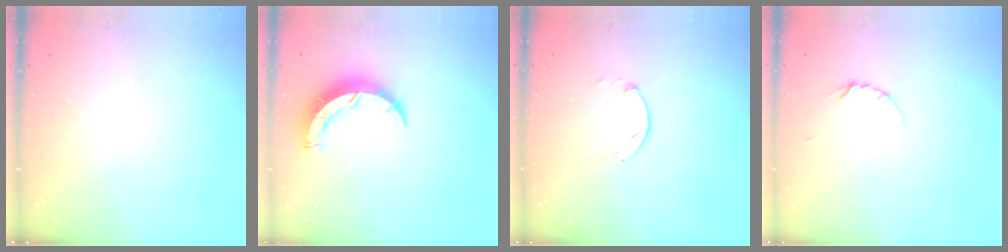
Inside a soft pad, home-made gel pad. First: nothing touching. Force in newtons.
{"total": 9.0, "press": 9.0, "slide": 0.7}
{"total": 0.7, "press": 0.6, "slide": 0.2}
{"total": 3.7, "press": 3.7, "slide": 0.4}